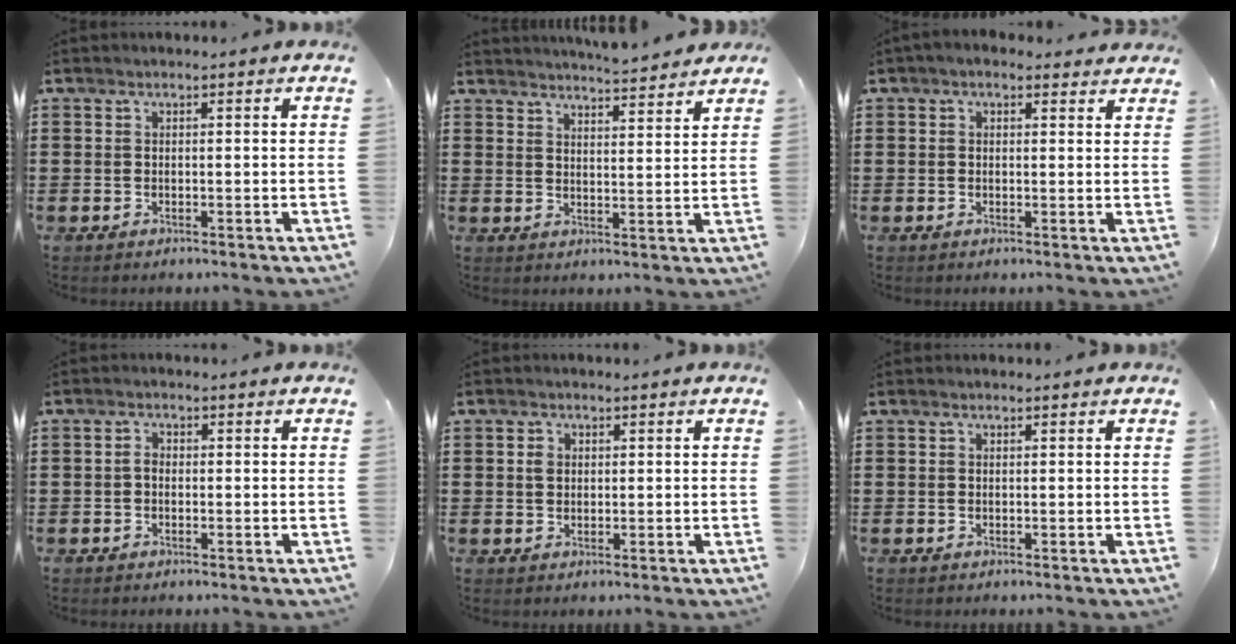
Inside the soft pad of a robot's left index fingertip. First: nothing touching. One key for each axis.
{"total": 4.0, "fx": 3.9, "fy": -0.2, "fz": 0.6, "tx": -0.025, "ty": -0.019, "tz": 0.071}
{"total": 1.8, "fx": 1.3, "fy": 0.9, "fz": 0.8, "tx": -0.019, "ty": 0.007, "tz": 0.023}
{"total": 1.6, "fx": -0.2, "fy": 1.0, "fz": 1.3, "tx": -0.027, "ty": 0.003, "tz": -0.005}
{"total": 1.6, "fx": 0.4, "fy": 1.2, "fz": 0.9, "tx": -0.019, "ty": 0.008, "tz": 0.007}
{"total": 0.0}